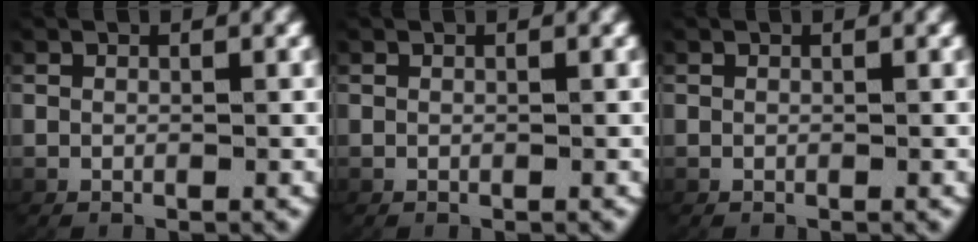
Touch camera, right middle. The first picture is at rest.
{"total": 0.0}
{"total": 0.0}